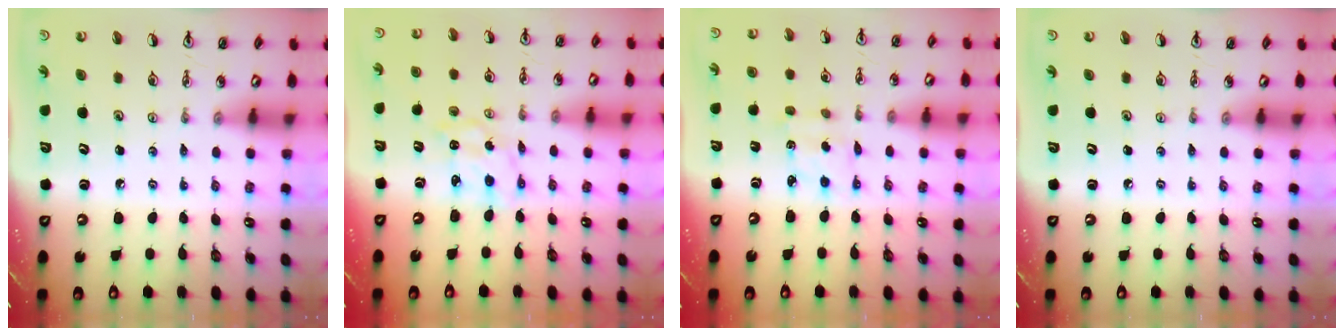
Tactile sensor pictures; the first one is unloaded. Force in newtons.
{"total": 2.3, "press": 2.3, "slide": 0.2}
{"total": 2.6, "press": 2.6, "slide": 0.6}
{"total": 0.0}